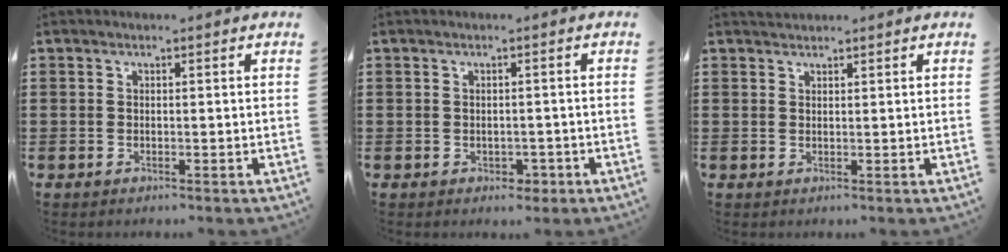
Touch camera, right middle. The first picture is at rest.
{"total": 1.5, "force": [-0.8, 1.1, 0.6], "torque": [-0.012, -0.001, -0.017]}
{"total": 1.0, "force": [1.0, 0.2, 0.0], "torque": [-0.003, 0.000, 0.019]}